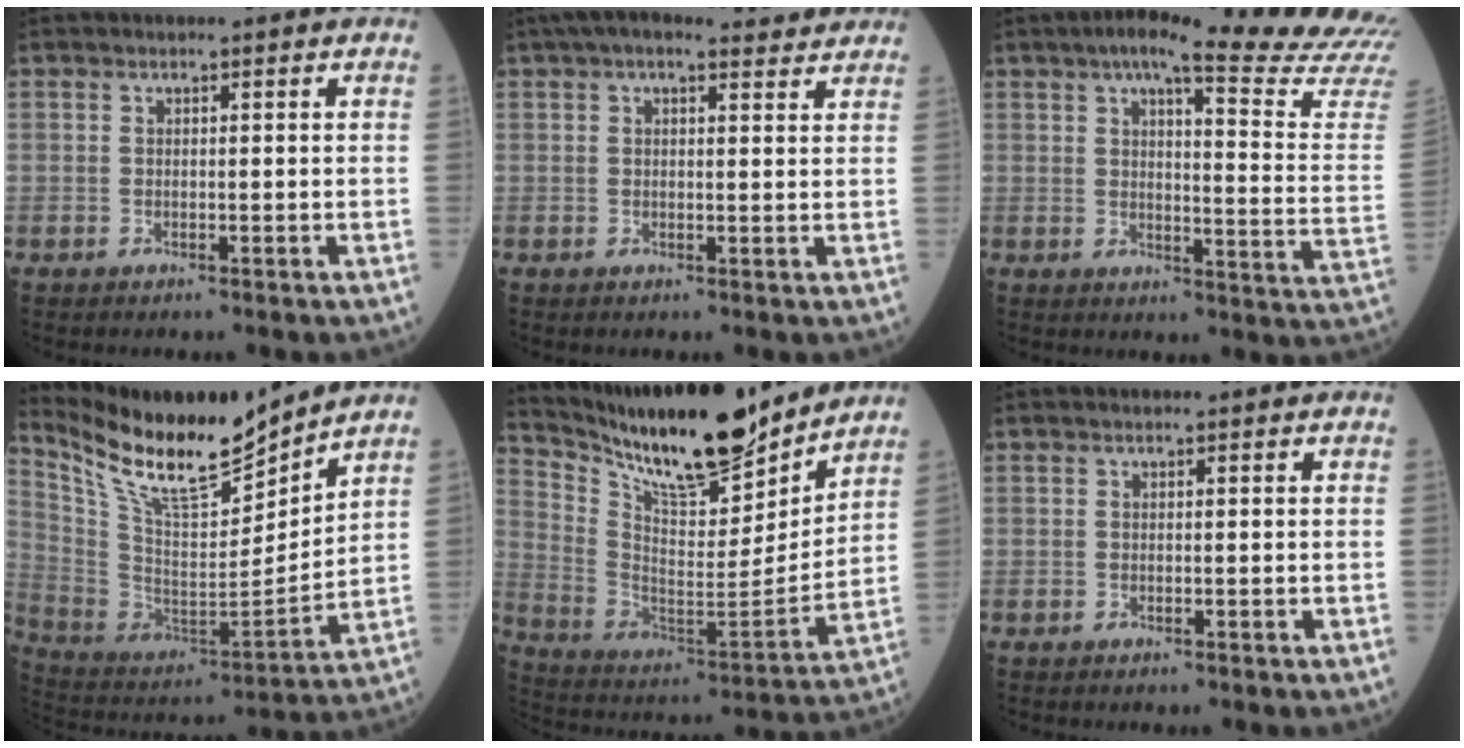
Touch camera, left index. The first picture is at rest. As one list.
[{"total": 9.4, "force": [7.9, 2.4, 4.4], "torque": [-0.068, 0.039, 0.105]}, {"total": 21.4, "force": [19.1, -0.9, 9.5], "torque": [-0.130, -0.091, 0.219]}, {"total": 16.5, "force": [14.1, 2.1, 8.2], "torque": [-0.166, -0.004, 0.271]}, {"total": 19.8, "force": [17.1, 3.3, 9.3], "torque": [-0.174, -0.025, 0.294]}, {"total": 0.0}]